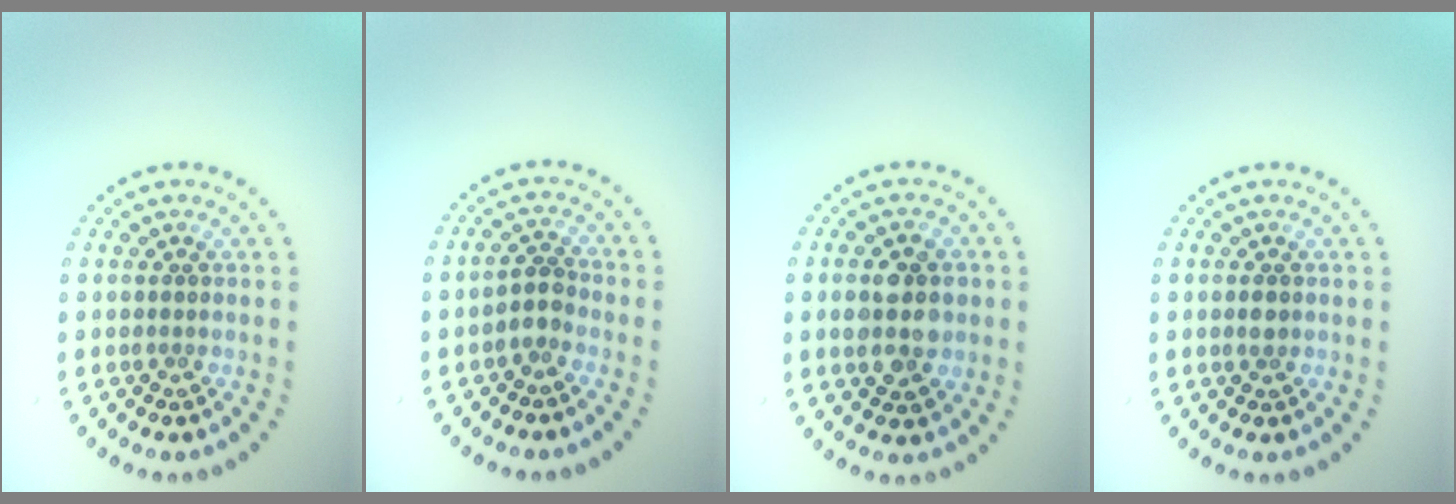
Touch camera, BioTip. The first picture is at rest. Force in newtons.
{"total": 1.7, "press": 1.4, "slide": 0.9}
{"total": 4.4, "press": 4.4, "slide": 0.1}
{"total": 1.1, "press": 1.1, "slide": 0.0}